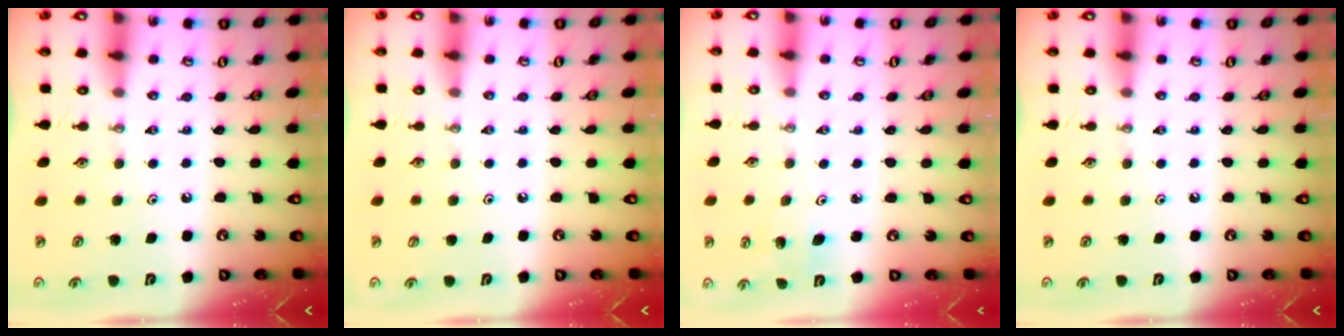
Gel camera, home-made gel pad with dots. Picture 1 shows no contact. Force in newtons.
{"total": 1.1, "press": 0.0, "slide": 1.1}
{"total": 2.0, "press": 2.0, "slide": 0.2}
{"total": 0.0}